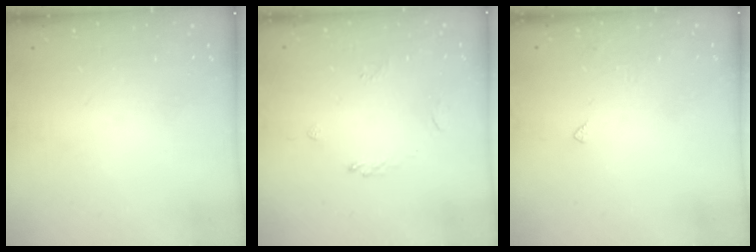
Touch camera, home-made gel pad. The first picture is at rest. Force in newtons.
{"total": 2.6, "press": 2.5, "slide": 0.8}
{"total": 2.4, "press": 2.4, "slide": 0.4}